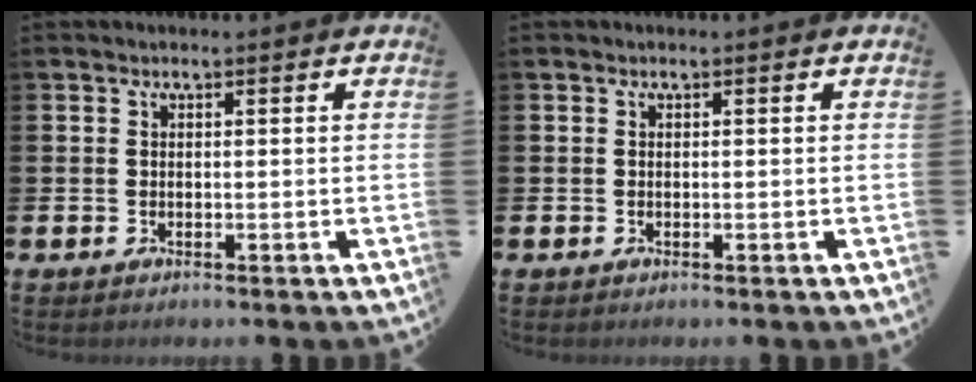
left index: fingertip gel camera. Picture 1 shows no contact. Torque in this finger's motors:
{"motor_torque": [0.00, 0.00, 0.01, 0.00]}